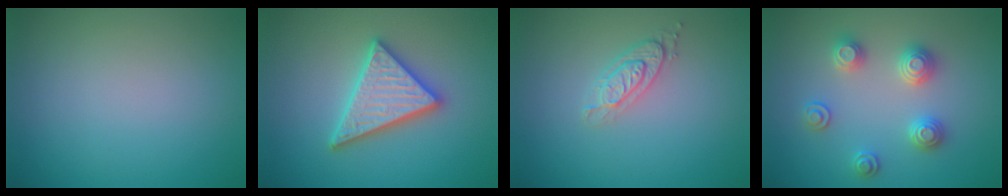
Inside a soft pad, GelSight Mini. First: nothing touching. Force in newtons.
{"total": 4.9, "press": 4.8, "slide": 0.6}
{"total": 2.1, "press": 2.0, "slide": 0.7}
{"total": 2.9, "press": 2.8, "slide": 0.3}